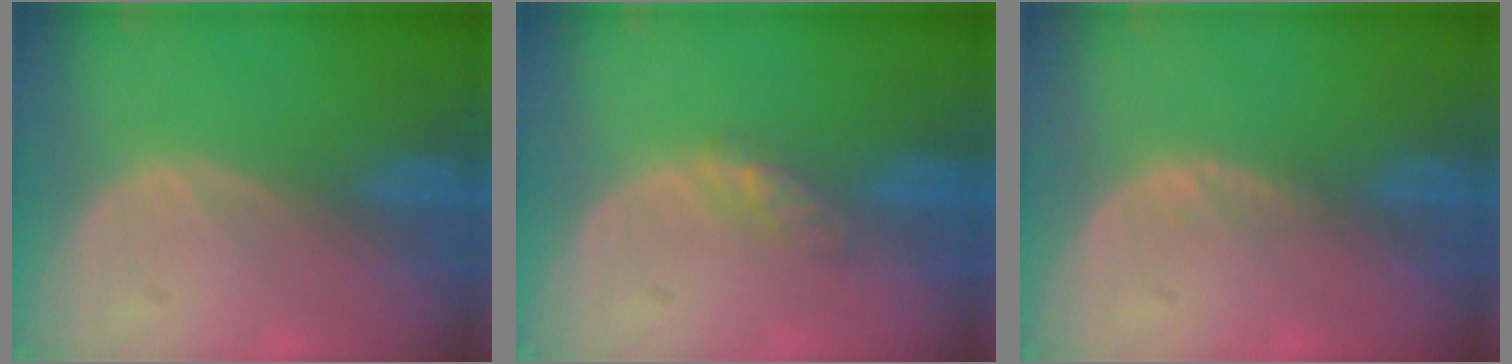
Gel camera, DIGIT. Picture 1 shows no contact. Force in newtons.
{"total": 2.8, "press": 2.5, "slide": 1.2}
{"total": 0.8, "press": 0.7, "slide": 0.5}